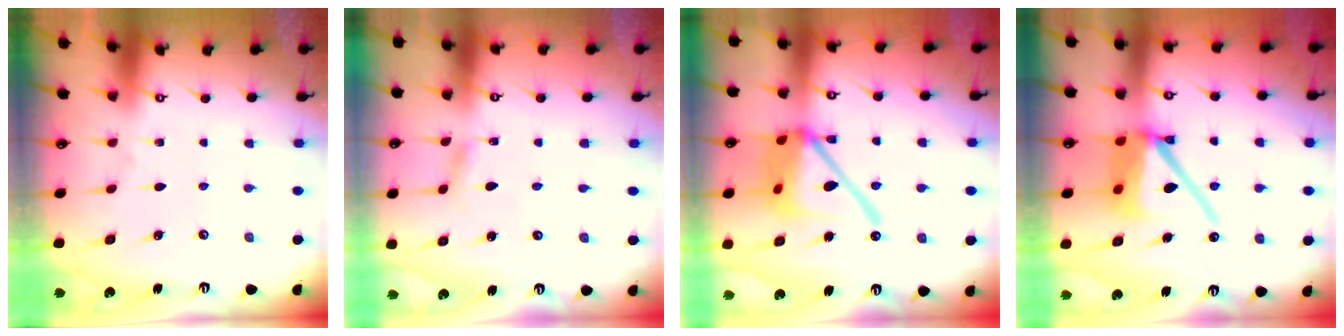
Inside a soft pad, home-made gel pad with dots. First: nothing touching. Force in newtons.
{"total": 3.3, "press": 3.2, "slide": 0.3}
{"total": 17.6, "press": 17.4, "slide": 2.5}
{"total": 13.7, "press": 13.6, "slide": 1.9}